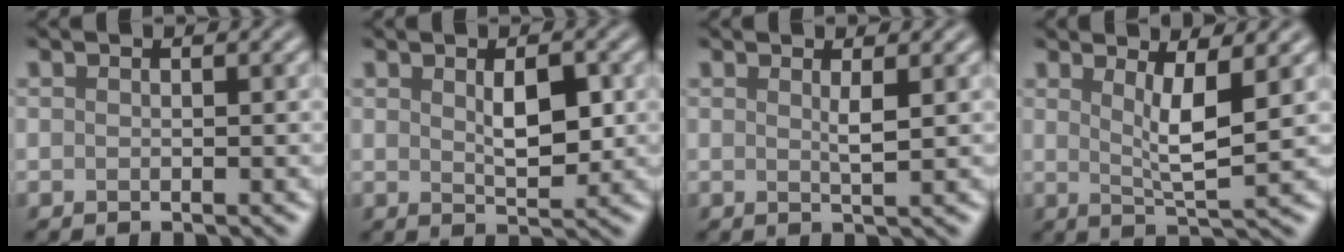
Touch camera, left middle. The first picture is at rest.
{"total": 3.1, "force": [0.7, 1.3, 2.7], "torque": [-0.051, -0.003, 0.015]}
{"total": 1.2, "force": [0.5, 0.1, 1.0], "torque": [-0.021, -0.004, 0.005]}
{"total": 3.8, "force": [1.2, 0.8, 3.5], "torque": [-0.064, -0.009, 0.023]}